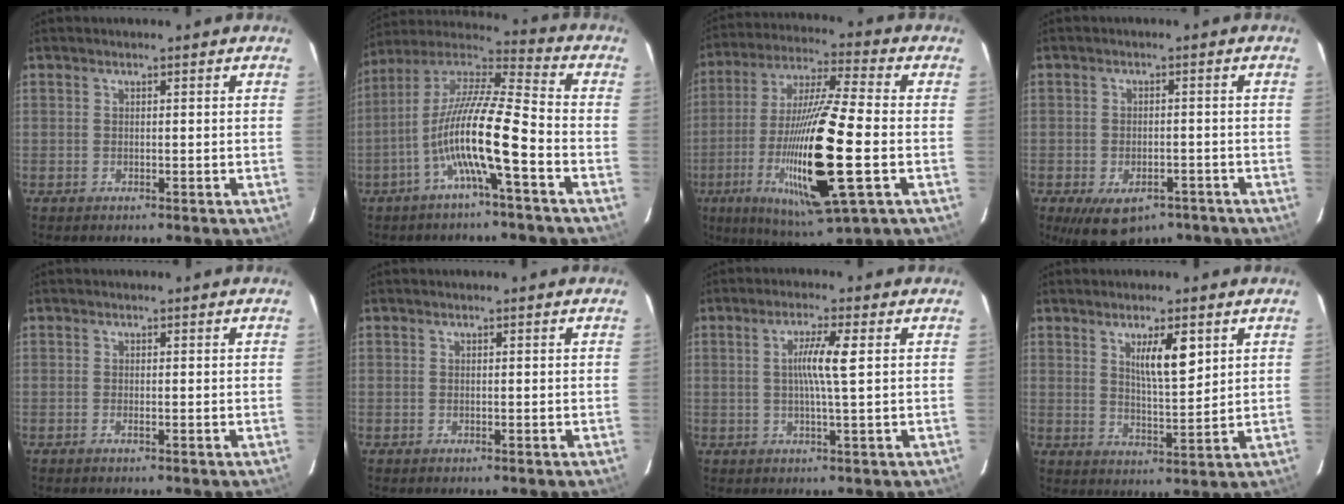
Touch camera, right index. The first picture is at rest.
{"total": 14.3, "force": [-4.9, 0.5, 13.4], "torque": [-0.256, 0.014, -0.097]}
{"total": 20.8, "force": [-5.2, 1.4, 20.1], "torque": [-0.401, -0.030, -0.092]}
{"total": 8.7, "force": [-5.7, 4.9, 4.3], "torque": [-0.067, 0.003, -0.080]}
{"total": 0.8, "force": [-0.4, 0.0, 0.7], "torque": [-0.014, 0.000, -0.007]}
{"total": 0.0}
{"total": 5.1, "force": [0.7, -0.7, 5.0], "torque": [-0.092, 0.000, 0.014]}
{"total": 6.4, "force": [2.9, 1.2, 5.6], "torque": [-0.095, -0.006, 0.052]}